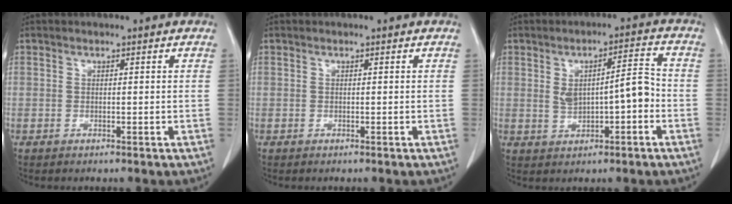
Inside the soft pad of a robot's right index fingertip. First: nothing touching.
{"total": 0.0}
{"total": 7.0, "force": [-0.5, 2.1, 6.6], "torque": [-0.110, 0.024, 0.000]}